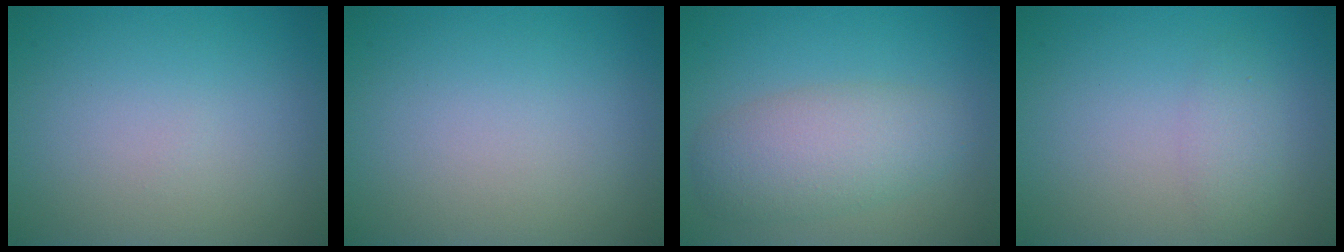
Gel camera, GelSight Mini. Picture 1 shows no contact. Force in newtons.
{"total": 0.0}
{"total": 4.7, "press": 4.7, "slide": 0.3}
{"total": 1.7, "press": 1.7, "slide": 0.0}